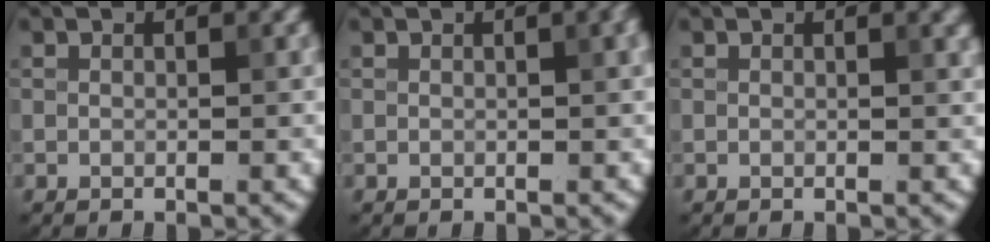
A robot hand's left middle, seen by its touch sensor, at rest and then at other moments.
{"total": 1.8, "force": [0.6, 0.6, 1.7], "torque": [-0.013, 0.009, 0.005]}
{"total": 1.2, "force": [0.7, 0.4, 1.0], "torque": [-0.007, 0.005, 0.008]}